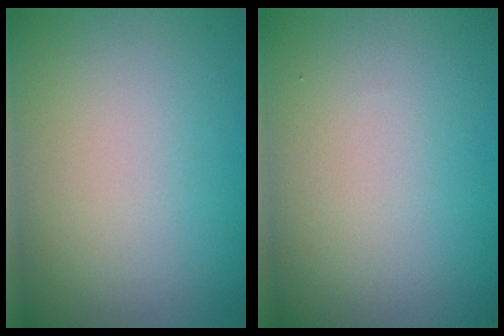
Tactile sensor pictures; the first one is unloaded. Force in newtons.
{"total": 0.0}